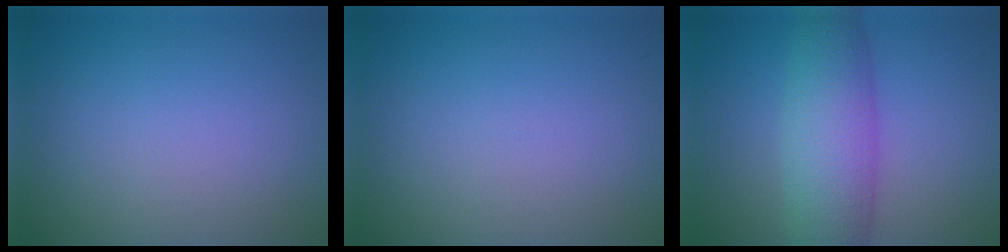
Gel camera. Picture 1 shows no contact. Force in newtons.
{"total": 0.0}
{"total": 6.7, "press": 6.7, "slide": 0.1}